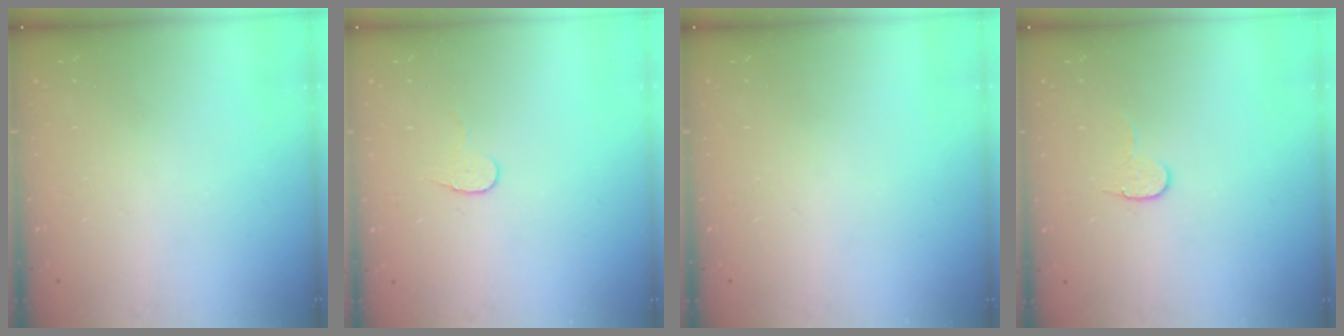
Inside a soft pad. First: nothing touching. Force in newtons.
{"total": 5.6, "press": 5.6, "slide": 0.5}
{"total": 0.0}
{"total": 6.1, "press": 6.0, "slide": 0.5}